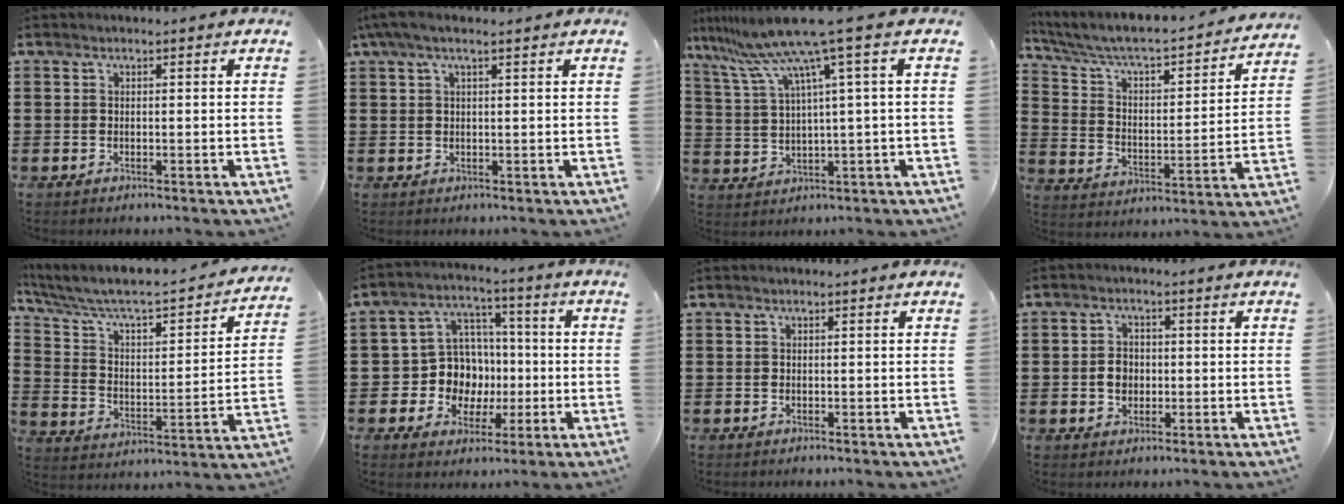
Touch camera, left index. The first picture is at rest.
{"total": 2.9, "force": [1.4, 0.6, 2.5], "torque": [-0.050, 0.003, 0.023]}
{"total": 10.6, "force": [6.3, -0.6, 8.4], "torque": [-0.203, -0.036, 0.099]}
{"total": 4.8, "force": [4.1, 1.0, 2.4], "torque": [-0.068, -0.039, 0.059]}
{"total": 4.9, "force": [4.0, 1.3, 2.6], "torque": [-0.074, -0.040, 0.057]}
{"total": 9.4, "force": [-0.6, 8.9, 2.9], "torque": [-0.085, 0.009, -0.002]}
{"total": 0.0}
{"total": 3.1, "force": [-0.4, 2.4, 1.8], "torque": [-0.033, 0.002, -0.013]}